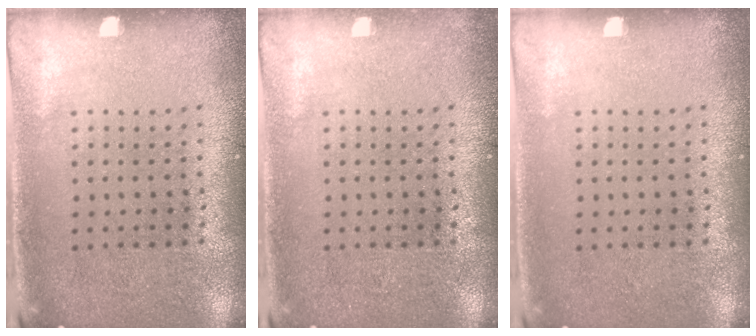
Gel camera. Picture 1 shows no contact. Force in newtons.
{"total": 0.6, "press": 0.6, "slide": 0.2}
{"total": 0.0}